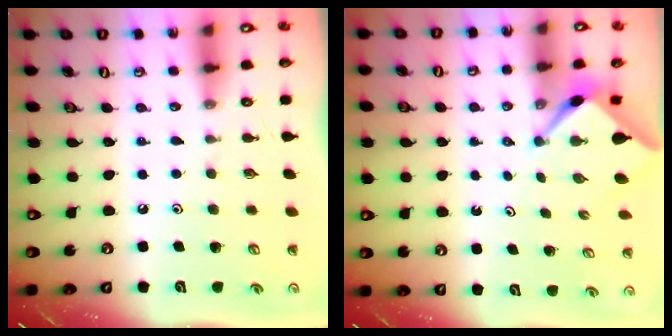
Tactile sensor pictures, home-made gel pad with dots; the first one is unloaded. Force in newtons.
{"total": 2.4, "press": 2.4, "slide": 0.3}